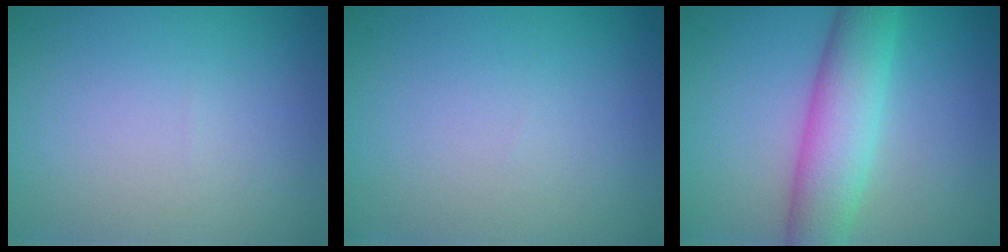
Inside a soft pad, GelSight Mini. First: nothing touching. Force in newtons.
{"total": 0.0}
{"total": 6.2, "press": 6.2, "slide": 0.1}